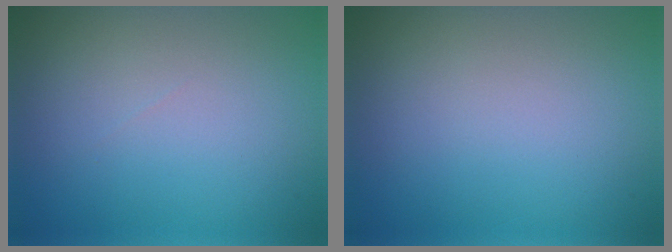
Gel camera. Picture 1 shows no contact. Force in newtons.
{"total": 0.0}